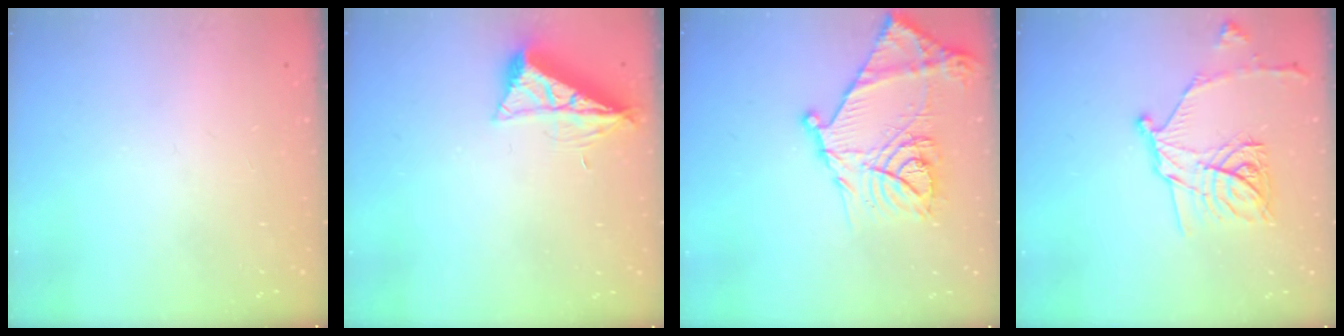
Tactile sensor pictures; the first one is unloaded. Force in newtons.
{"total": 7.7, "press": 7.6, "slide": 0.8}
{"total": 22.3, "press": 22.2, "slide": 2.0}
{"total": 16.7, "press": 16.6, "slide": 0.6}